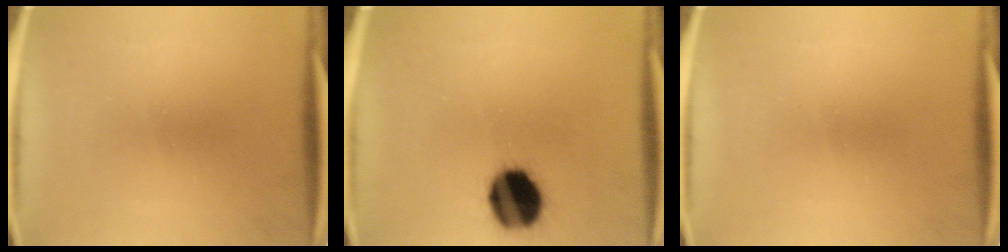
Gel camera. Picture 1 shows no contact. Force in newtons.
{"total": 14.9}
{"total": 0.0}